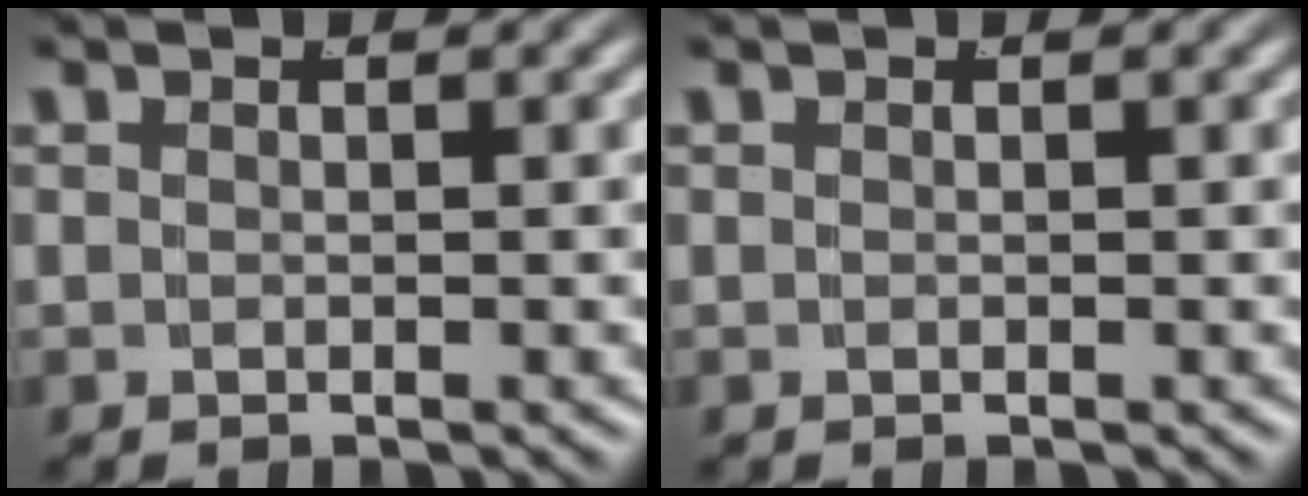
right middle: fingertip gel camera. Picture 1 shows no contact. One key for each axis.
{"total": 0.0}